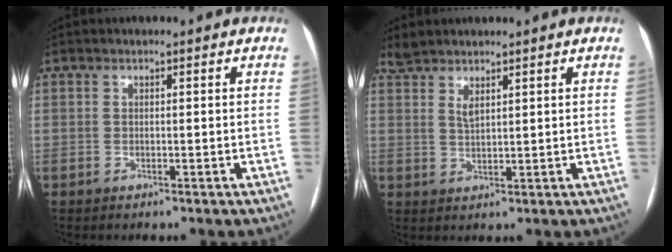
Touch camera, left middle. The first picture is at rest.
{"total": 3.3, "force": [2.7, 0.7, 1.7], "torque": [-0.046, 0.002, 0.062]}